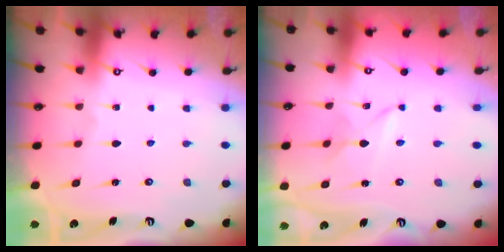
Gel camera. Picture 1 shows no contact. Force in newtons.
{"total": 3.0, "press": 3.0, "slide": 0.1}